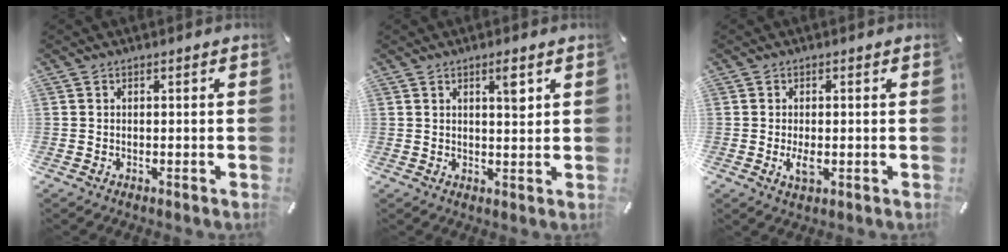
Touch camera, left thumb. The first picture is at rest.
{"total": 4.0, "force": [2.0, 1.0, 3.3], "torque": [-0.047, -0.008, 0.028]}
{"total": 3.4, "force": [-0.5, 1.6, 2.9], "torque": [-0.073, -0.007, -0.013]}